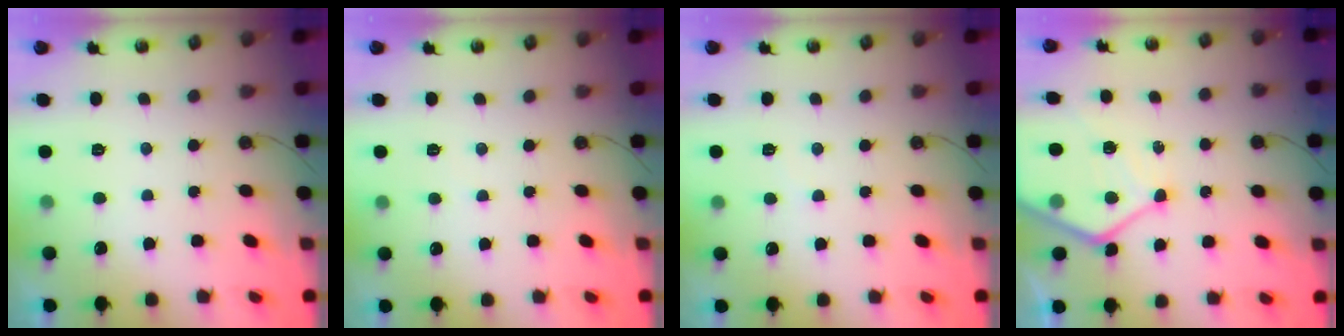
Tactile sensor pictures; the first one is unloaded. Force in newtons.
{"total": 1.9, "press": 1.9, "slide": 0.3}
{"total": 2.0, "press": 2.0, "slide": 0.3}
{"total": 12.2, "press": 12.2, "slide": 1.2}